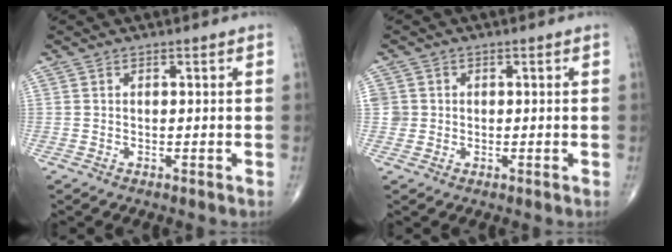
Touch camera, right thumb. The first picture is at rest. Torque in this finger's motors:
{"motor_torque": [0.31, 0.28, 0.35, 0.27, 0.00]}